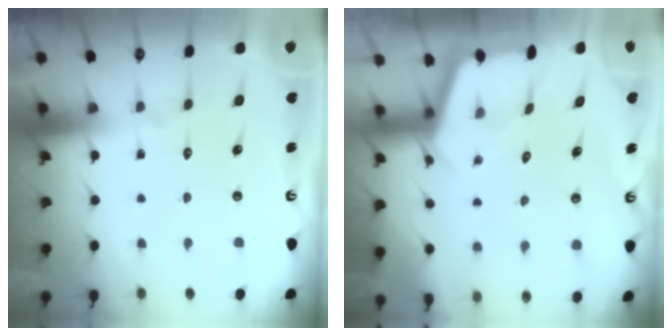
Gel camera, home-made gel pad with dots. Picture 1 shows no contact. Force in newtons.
{"total": 2.4, "press": 2.4, "slide": 0.3}